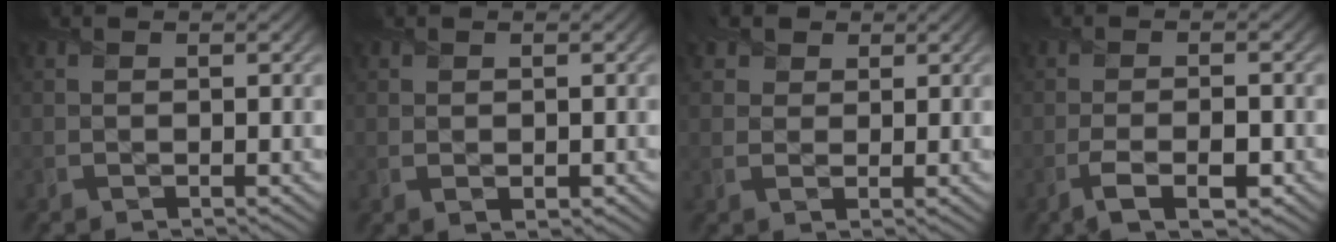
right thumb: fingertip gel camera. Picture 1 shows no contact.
{"total": 1.1, "force": [0.0, 0.7, 0.8], "torque": [-0.017, -0.004, 0.005]}
{"total": 2.9, "force": [1.7, 2.2, 1.0], "torque": [-0.029, -0.001, 0.032]}
{"total": 4.4, "force": [-2.1, 1.1, 3.7], "torque": [-0.076, 0.001, -0.039]}